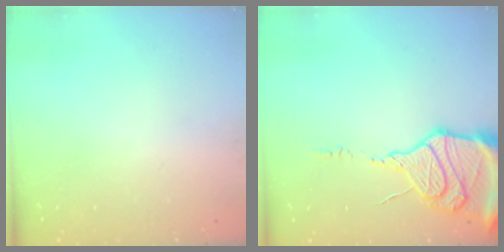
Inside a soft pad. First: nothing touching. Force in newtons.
{"total": 18.9, "press": 18.8, "slide": 1.8}